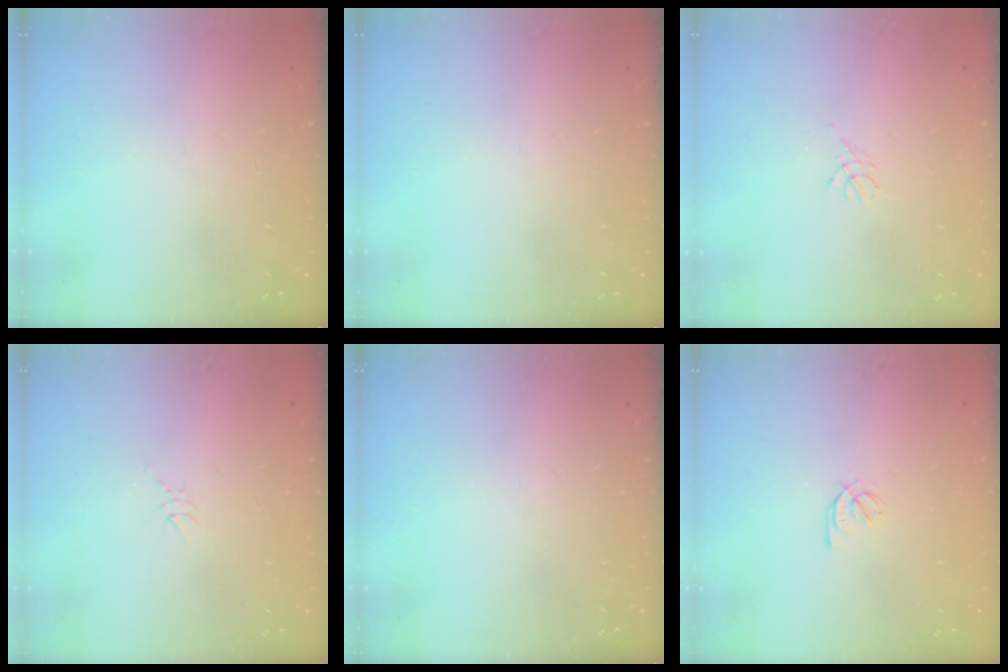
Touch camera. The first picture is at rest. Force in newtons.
{"total": 0.0}
{"total": 3.0, "press": 2.9, "slide": 0.6}
{"total": 2.6, "press": 2.6, "slide": 0.2}
{"total": 0.0}
{"total": 2.1, "press": 2.0, "slide": 0.7}